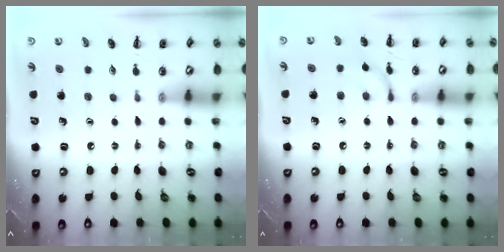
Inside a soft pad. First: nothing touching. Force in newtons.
{"total": 7.4, "press": 7.4, "slide": 0.7}